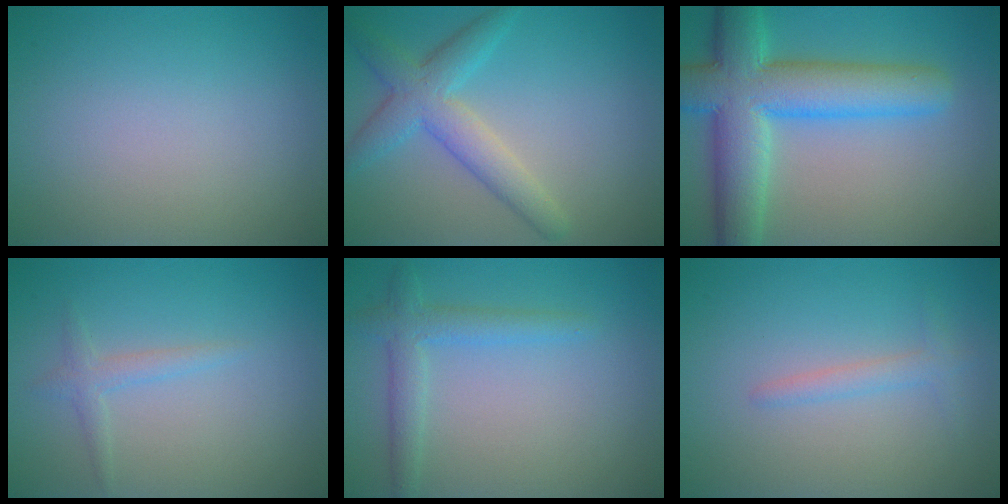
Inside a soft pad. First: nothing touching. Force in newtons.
{"total": 4.4, "press": 4.4, "slide": 0.0}
{"total": 9.8, "press": 9.8, "slide": 0.4}
{"total": 1.5, "press": 1.5, "slide": 0.1}
{"total": 2.7, "press": 2.7, "slide": 0.1}
{"total": 1.5, "press": 1.5, "slide": 0.1}